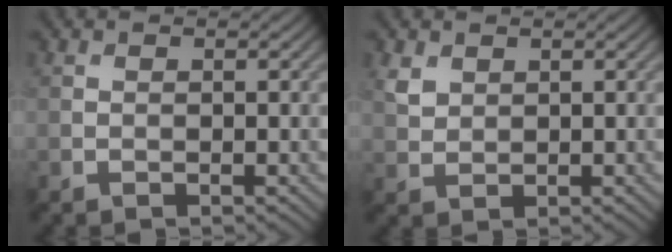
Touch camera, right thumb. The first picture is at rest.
{"total": 2.1, "force": [1.3, 1.5, 0.8], "torque": [-0.025, -0.001, 0.029]}